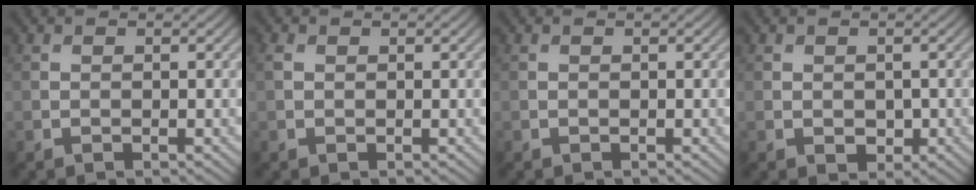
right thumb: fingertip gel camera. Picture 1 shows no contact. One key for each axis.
{"total": 1.3, "fx": 0.5, "fy": 0.9, "fz": 0.8, "tx": -0.023, "ty": 0.004, "tz": 0.008}
{"total": 0.0}
{"total": 1.5, "fx": 0.0, "fy": 1.3, "fz": 0.8, "tx": -0.017, "ty": -0.009, "tz": 0.002}